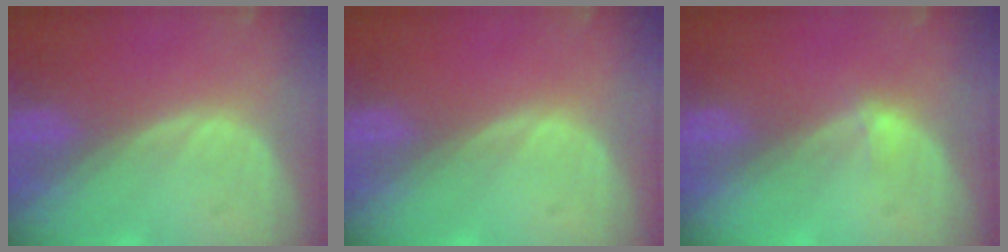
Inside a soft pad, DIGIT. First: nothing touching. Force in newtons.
{"total": 0.0}
{"total": 1.1, "press": 0.8, "slide": 0.7}